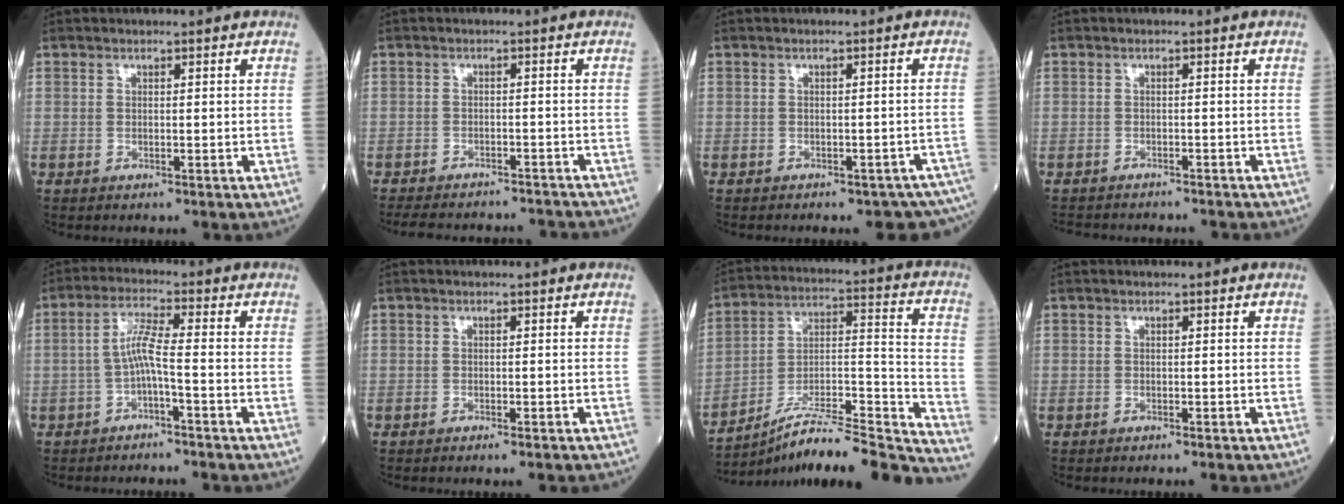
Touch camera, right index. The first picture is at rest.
{"total": 14.5, "force": [-13.2, 4.1, 4.5], "torque": [-0.093, -0.002, -0.163]}
{"total": 8.8, "force": [-7.6, 3.4, 2.9], "torque": [-0.026, 0.009, -0.077]}
{"total": 8.1, "force": [-7.5, 2.1, 2.2], "torque": [-0.033, -0.004, -0.095]}
{"total": 4.4, "force": [-1.4, -0.1, 4.2], "torque": [-0.085, 0.015, -0.025]}
{"total": 2.1, "force": [-1.7, 0.4, 1.1], "torque": [-0.014, -0.004, -0.017]}
{"total": 24.6, "force": [-21.6, 1.6, 11.6], "torque": [-0.124, 0.018, -0.332]}
{"total": 1.1, "force": [-0.9, 0.3, 0.5], "torque": [-0.011, -0.002, -0.010]}